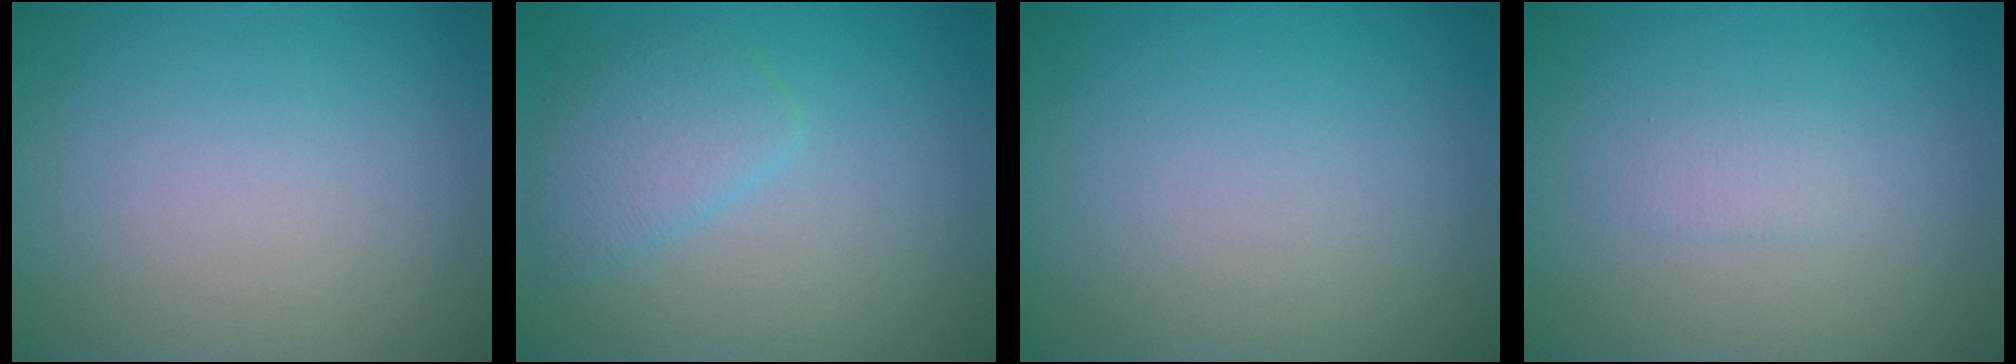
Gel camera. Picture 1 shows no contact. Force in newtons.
{"total": 2.7, "press": 2.7, "slide": 0.1}
{"total": 0.0}
{"total": 0.9, "press": 0.9, "slide": 0.0}